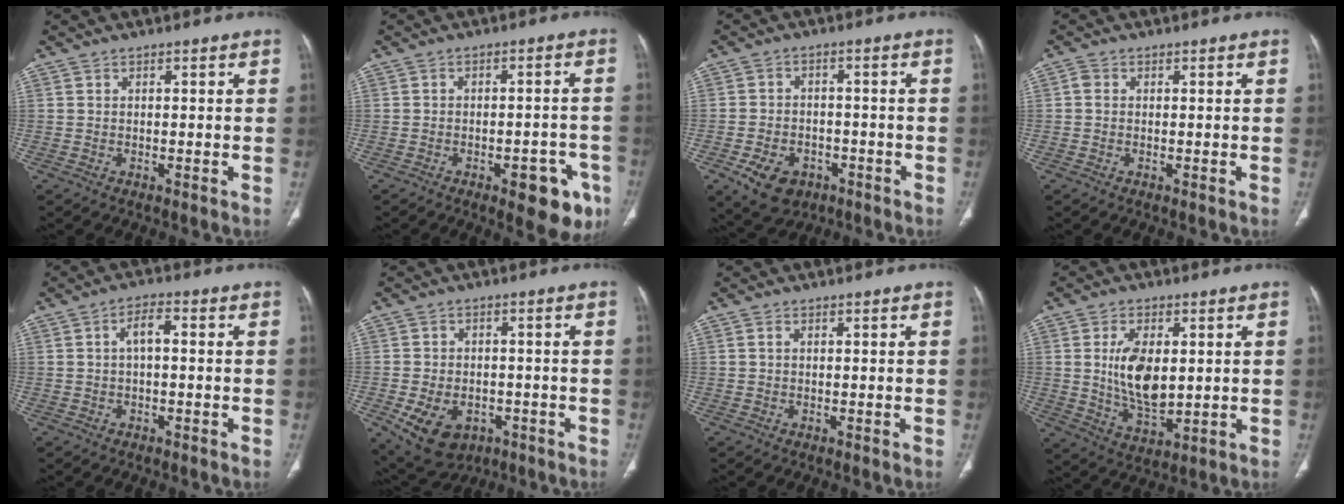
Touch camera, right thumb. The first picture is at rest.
{"total": 10.0, "force": [-4.9, 4.5, 7.5], "torque": [-0.060, 0.023, -0.055]}
{"total": 9.4, "force": [-4.6, 6.7, 4.7], "torque": [-0.074, 0.027, -0.064]}
{"total": 1.0, "force": [0.0, 0.8, 0.6], "torque": [-0.010, 0.001, -0.002]}
{"total": 3.8, "force": [0.3, 1.6, 3.4], "torque": [-0.061, 0.013, 0.003]}
{"total": 12.3, "force": [-4.9, 8.8, 7.1], "torque": [-0.121, 0.015, -0.060]}
{"total": 0.6, "force": [0.2, 0.4, 0.4], "torque": [-0.010, 0.004, 0.003]}
{"total": 11.0, "force": [1.5, 5.8, 9.1], "torque": [-0.155, -0.018, 0.039]}